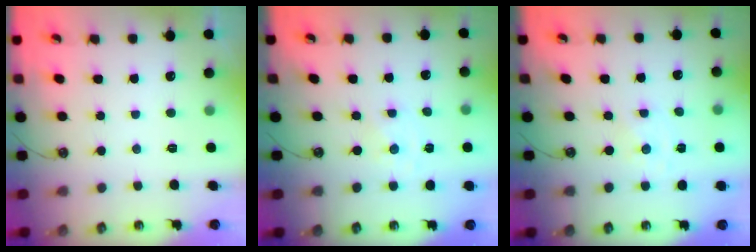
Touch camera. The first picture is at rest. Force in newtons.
{"total": 0.0}
{"total": 0.0}